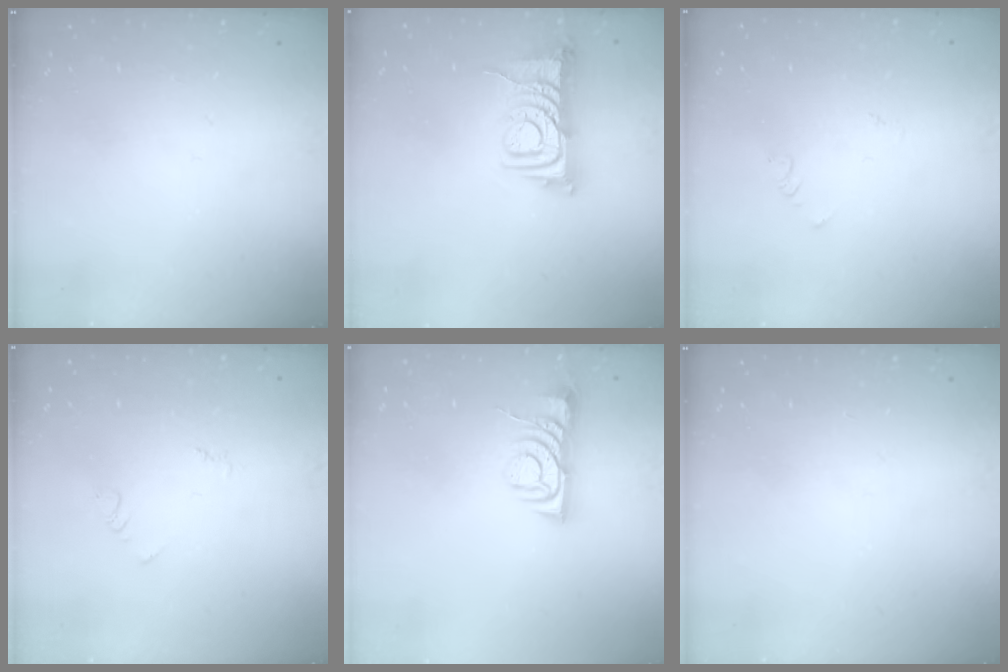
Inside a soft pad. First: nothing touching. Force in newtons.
{"total": 9.0, "press": 8.9, "slide": 1.0}
{"total": 1.9, "press": 1.9, "slide": 0.4}
{"total": 2.9, "press": 2.9, "slide": 0.4}
{"total": 5.5, "press": 5.4, "slide": 0.7}
{"total": 0.0}